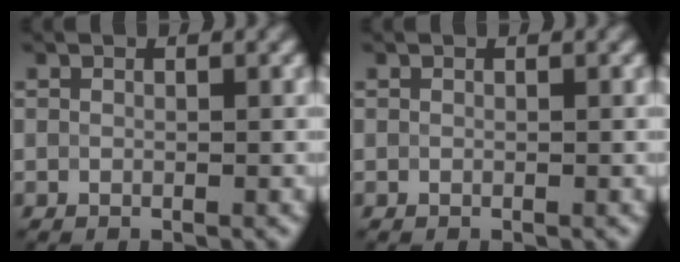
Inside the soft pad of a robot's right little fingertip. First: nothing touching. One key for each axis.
{"total": 0.0}